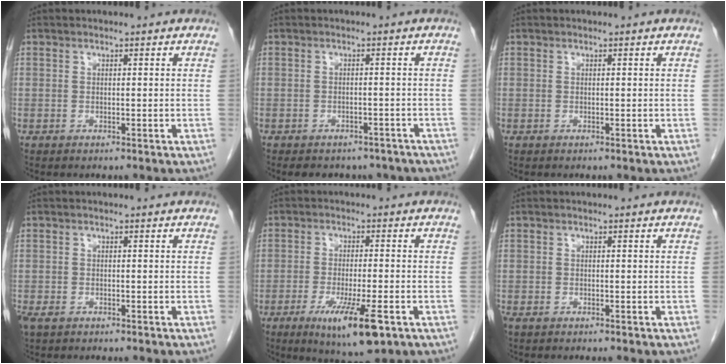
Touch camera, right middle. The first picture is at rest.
{"total": 9.8, "force": [-8.2, 4.5, 2.8], "torque": [-0.038, 0.001, -0.085]}
{"total": 0.0}
{"total": 2.3, "force": [-1.6, 1.1, 1.2], "torque": [-0.030, -0.004, -0.023]}
{"total": 9.7, "force": [-4.8, 1.2, 8.3], "torque": [-0.146, -0.026, -0.071]}
{"total": 1.3, "force": [-1.1, 0.4, 0.6], "torque": [-0.015, -0.003, -0.014]}